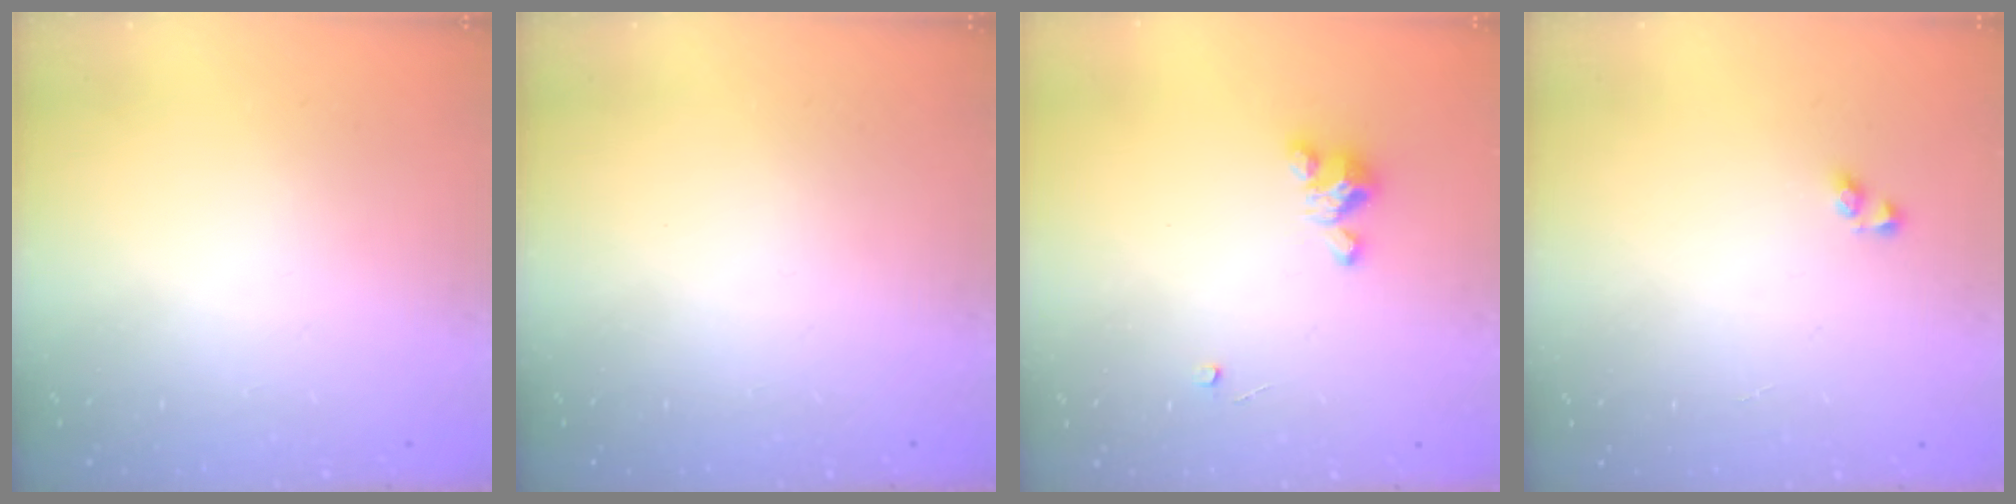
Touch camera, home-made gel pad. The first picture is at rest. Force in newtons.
{"total": 0.0}
{"total": 3.5, "press": 3.5, "slide": 0.2}
{"total": 2.9, "press": 2.9, "slide": 0.3}